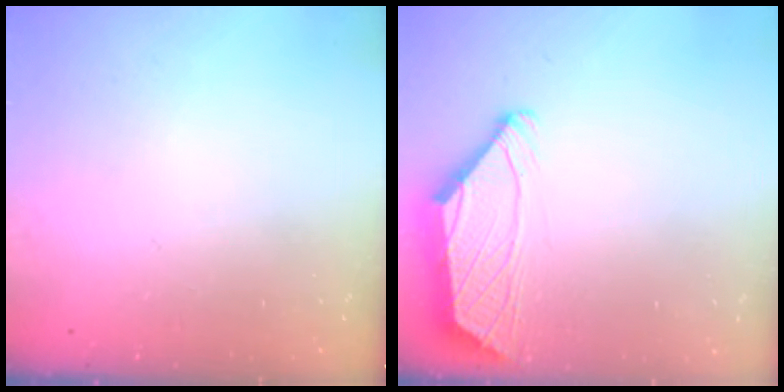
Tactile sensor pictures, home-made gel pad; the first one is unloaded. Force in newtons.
{"total": 2.0, "press": 1.9, "slide": 0.7}